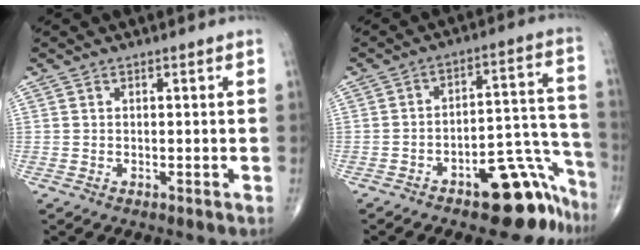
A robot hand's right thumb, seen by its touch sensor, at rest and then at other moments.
{"total": 14.2, "force": [-8.9, 5.9, 9.3], "torque": [-0.070, 0.093, -0.120]}